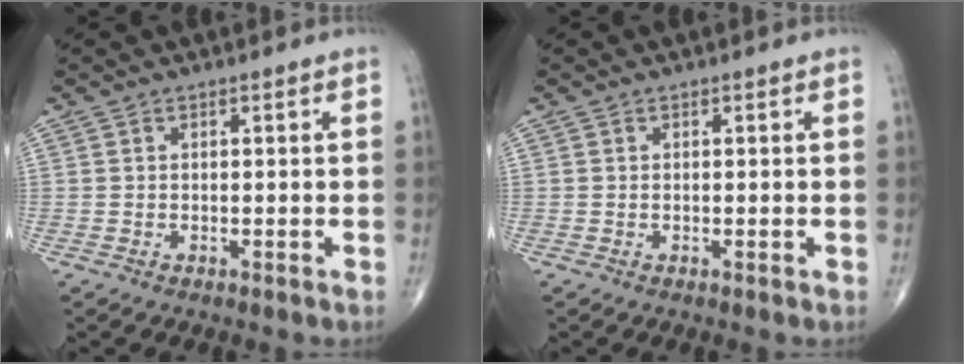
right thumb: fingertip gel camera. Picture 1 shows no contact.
{"total": 0.0}